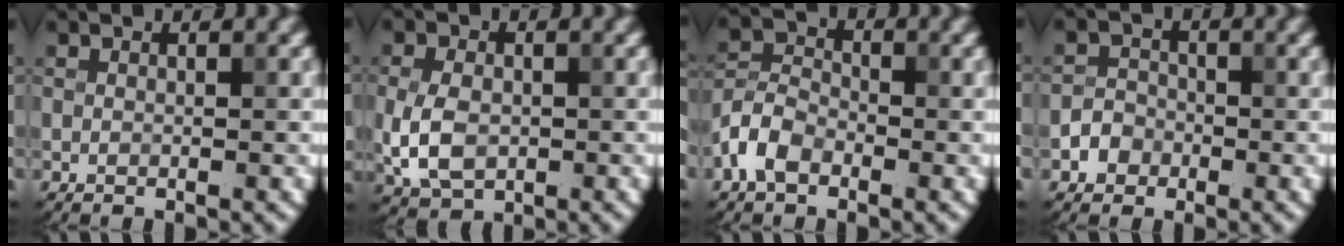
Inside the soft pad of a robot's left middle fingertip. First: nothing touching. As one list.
[{"total": 4.5, "force": [-0.6, 3.2, 3.1], "torque": [-0.071, -0.004, -0.013]}, {"total": 3.6, "force": [-1.9, 2.3, 2.0], "torque": [-0.040, 0.007, -0.048]}, {"total": 2.0, "force": [-0.9, 1.7, 0.5], "torque": [0.003, 0.005, -0.021]}]